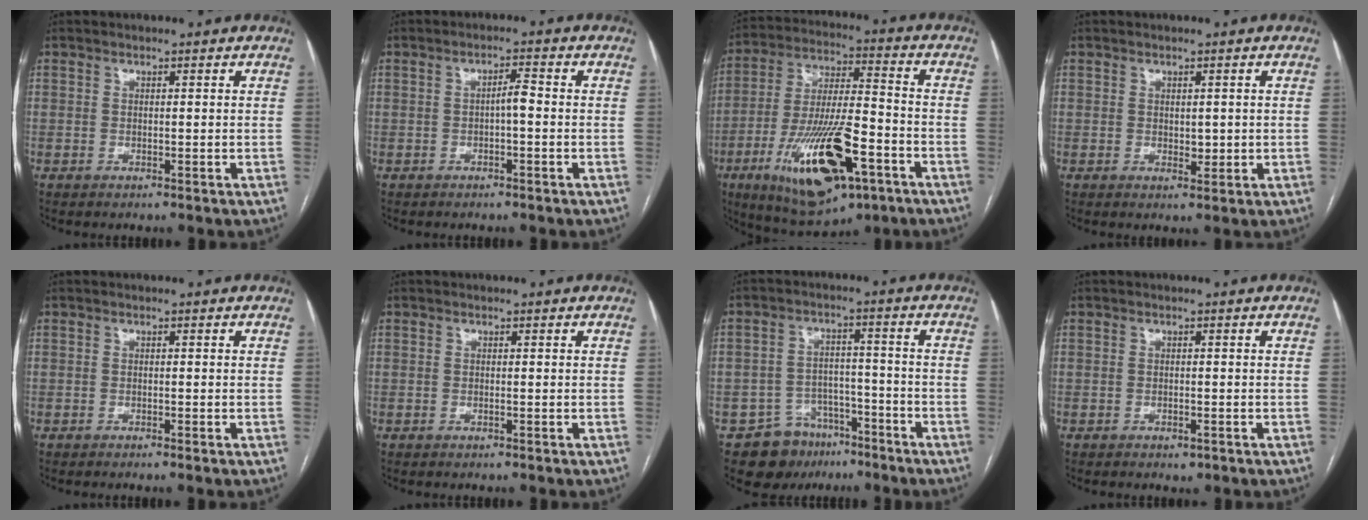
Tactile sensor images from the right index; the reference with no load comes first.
{"total": 2.2, "force": [-0.4, 0.4, 2.2], "torque": [-0.034, 0.005, -0.008]}
{"total": 19.7, "force": [-8.6, 5.6, 16.9], "torque": [-0.330, -0.018, -0.136]}
{"total": 1.9, "force": [0.2, 1.2, 1.5], "torque": [-0.017, -0.001, 0.008]}
{"total": 0.7, "force": [-0.6, -0.2, 0.4], "torque": [-0.007, 0.002, -0.010]}
{"total": 0.0}
{"total": 9.2, "force": [-6.5, 6.3, 1.7], "torque": [-0.022, 0.027, -0.097]}
{"total": 1.3, "force": [-0.8, 0.7, 0.7], "torque": [-0.009, 0.000, -0.005]}